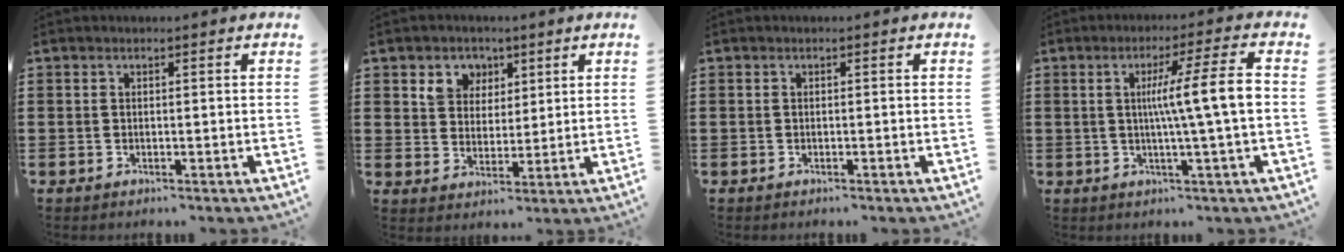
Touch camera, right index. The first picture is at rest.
{"total": 5.0, "force": [2.9, 4.0, 1.1], "torque": [-0.035, 0.010, 0.052]}
{"total": 0.0}
{"total": 9.3, "force": [0.4, -0.1, 9.3], "torque": [-0.159, -0.005, -0.003]}